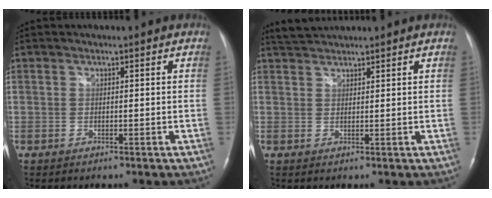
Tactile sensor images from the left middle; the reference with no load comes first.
{"total": 2.6, "force": [2.6, 0.0, 0.2], "torque": [-0.012, 0.013, 0.053]}